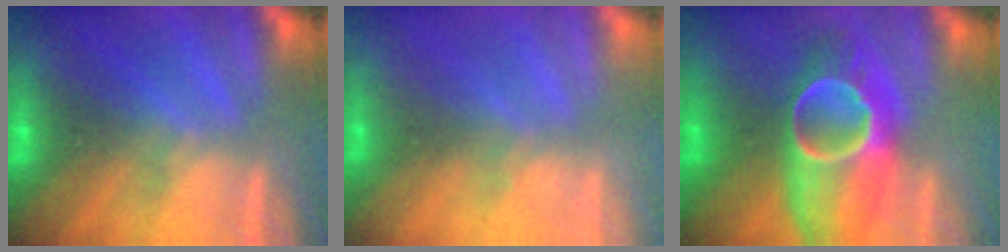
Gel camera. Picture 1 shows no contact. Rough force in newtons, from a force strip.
{"total": 2.0}
{"total": 6.6}